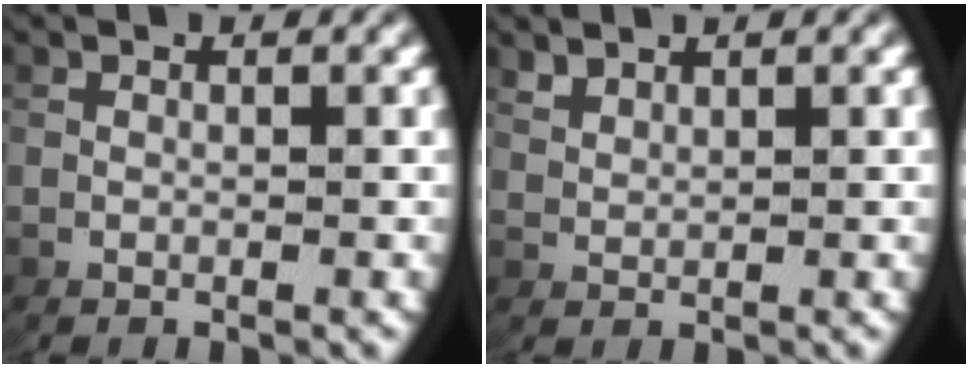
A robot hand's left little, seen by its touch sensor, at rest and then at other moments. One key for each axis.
{"total": 1.7, "fx": 1.7, "fy": -0.4, "fz": 0.1, "tx": -0.003, "ty": 0.003, "tz": 0.042}